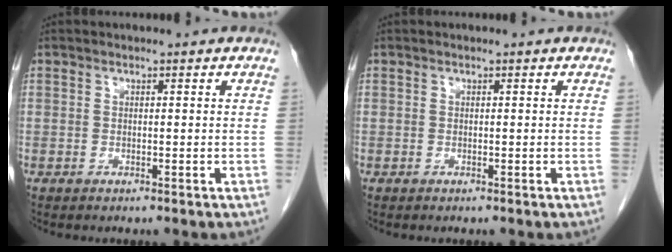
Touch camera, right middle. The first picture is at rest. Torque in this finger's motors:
{"motor_torque": [0.28, -0.10, 0.06, 0.01]}